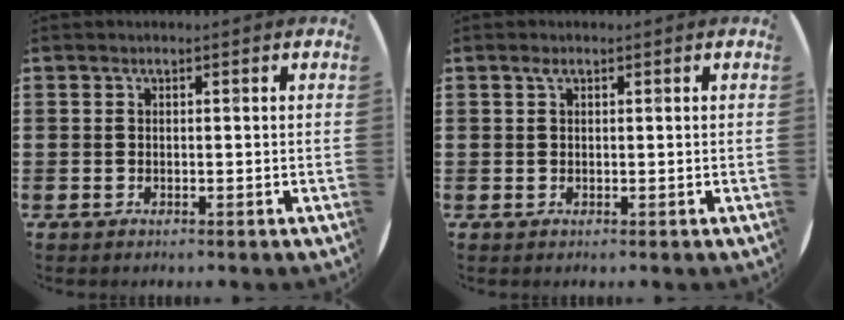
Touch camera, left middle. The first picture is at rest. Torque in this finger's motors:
{"motor_torque": [0.28, 0.02, -0.01, -0.01]}